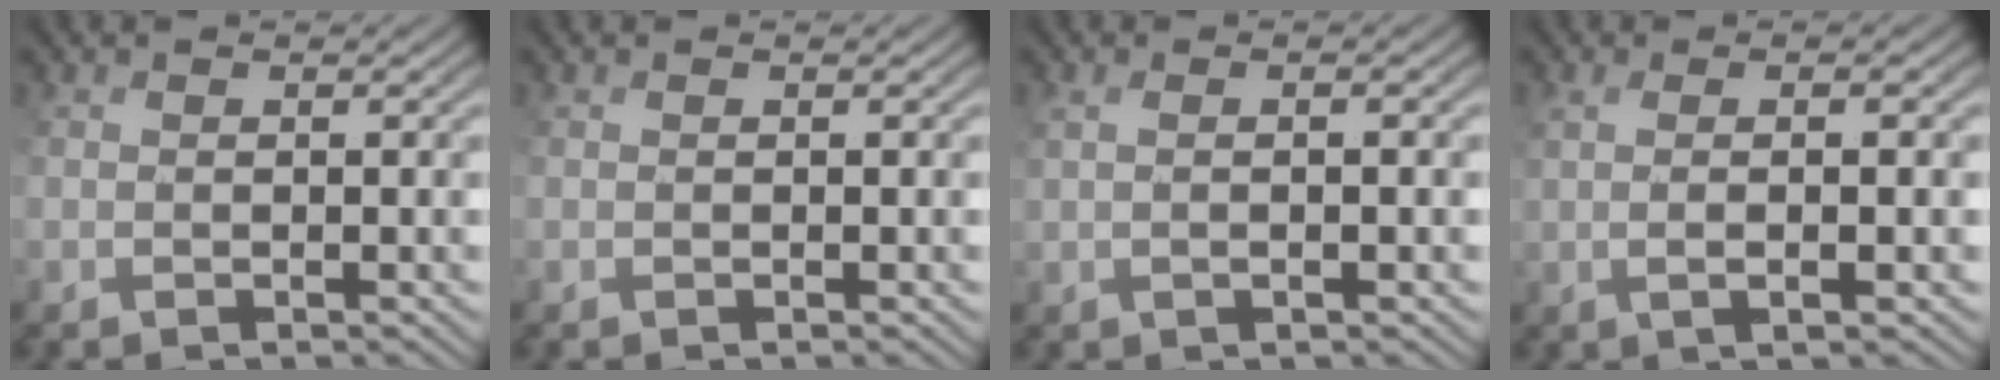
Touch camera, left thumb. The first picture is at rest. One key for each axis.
{"total": 0.0}
{"total": 1.4, "fx": 0.7, "fy": 0.2, "fz": 1.2, "tx": -0.020, "ty": 0.012, "tz": 0.012}
{"total": 3.2, "fx": 0.6, "fy": 0.6, "fz": 3.0, "tx": -0.055, "ty": 0.012, "tz": 0.014}